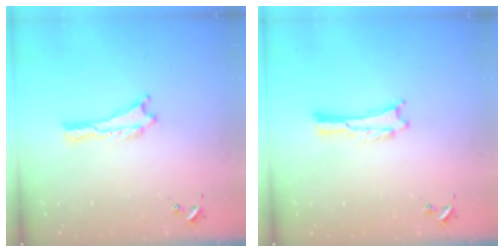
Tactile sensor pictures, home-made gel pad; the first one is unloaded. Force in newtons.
{"total": 0.0}